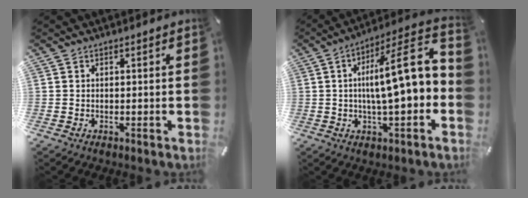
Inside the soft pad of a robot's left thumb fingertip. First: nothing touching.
{"total": 16.7, "force": [1.3, 4.0, 16.1], "torque": [-0.233, -0.023, 0.009]}